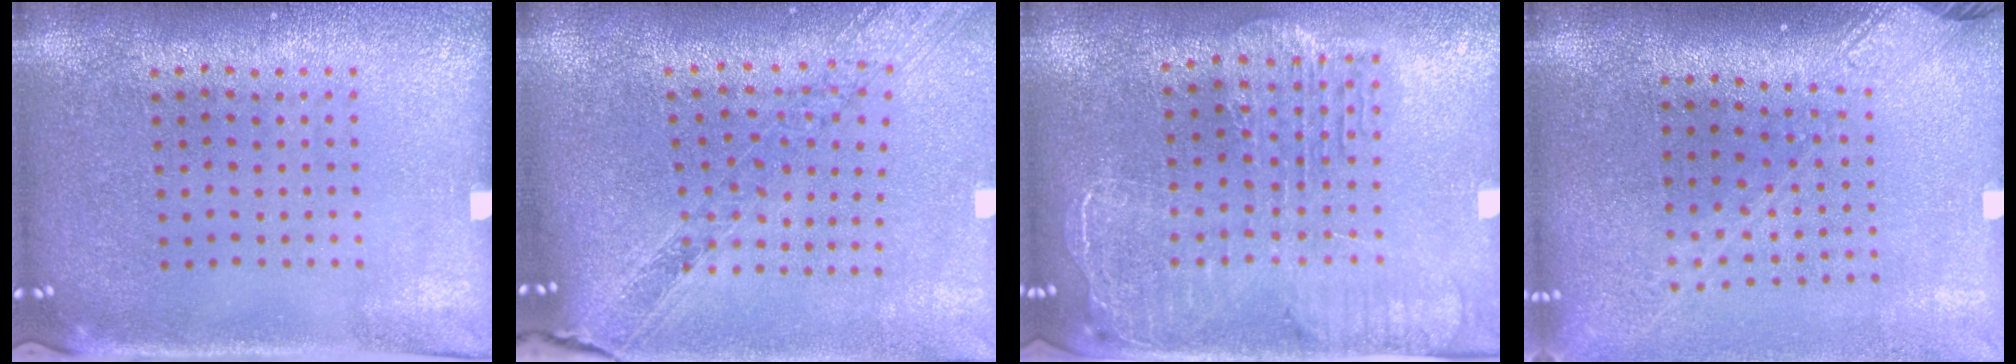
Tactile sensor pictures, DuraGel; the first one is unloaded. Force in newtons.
{"total": 1.3, "press": 1.3, "slide": 0.4}
{"total": 2.5, "press": 2.2, "slide": 1.2}
{"total": 2.1, "press": 1.6, "slide": 1.4}